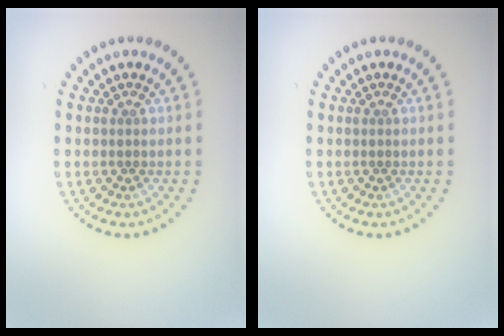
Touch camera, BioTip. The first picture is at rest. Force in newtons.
{"total": 0.0}